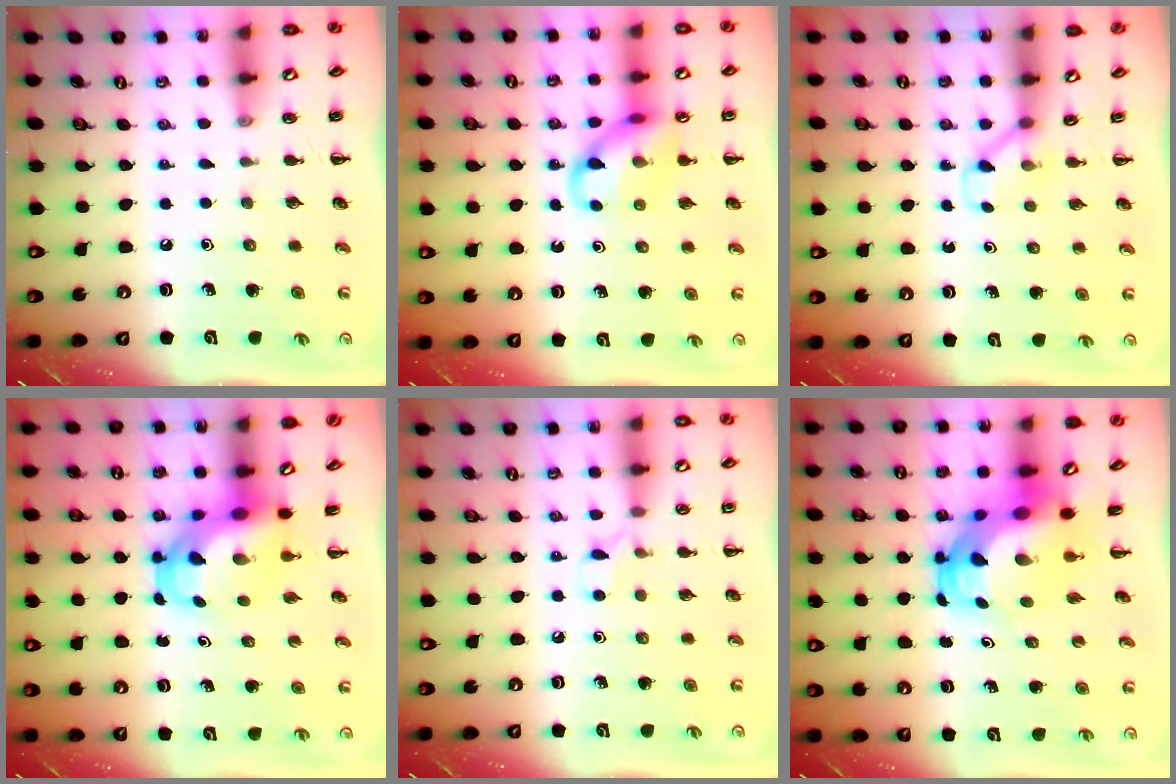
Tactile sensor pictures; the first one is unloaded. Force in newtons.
{"total": 11.6, "press": 11.5, "slide": 1.7}
{"total": 2.8, "press": 2.6, "slide": 0.9}
{"total": 5.7, "press": 5.6, "slide": 1.1}
{"total": 5.0, "press": 4.7, "slide": 1.4}
{"total": 7.8, "press": 7.6, "slide": 2.0}